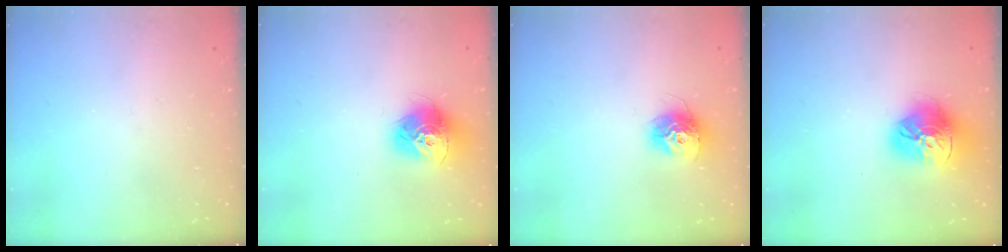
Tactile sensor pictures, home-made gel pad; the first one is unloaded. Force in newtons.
{"total": 14.1, "press": 14.1, "slide": 1.3}
{"total": 11.8, "press": 11.8, "slide": 0.9}
{"total": 17.9, "press": 17.9, "slide": 1.6}